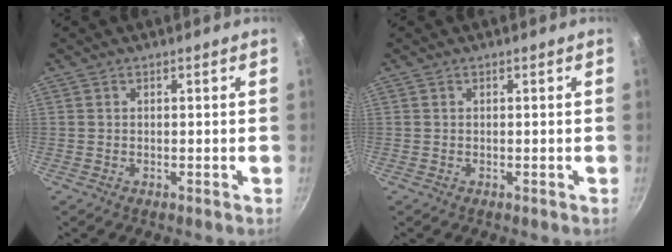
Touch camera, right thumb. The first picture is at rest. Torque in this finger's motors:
{"motor_torque": [0.00, 0.00, 0.15, 0.15, 0.00]}